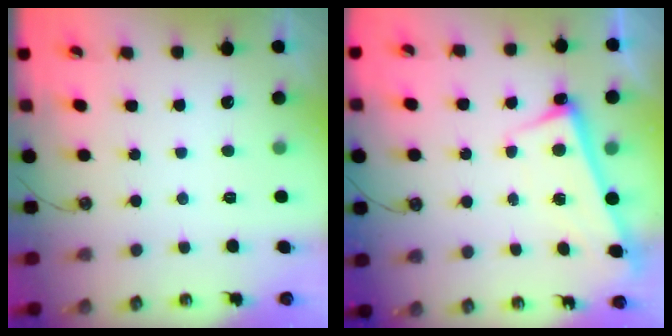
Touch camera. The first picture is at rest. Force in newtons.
{"total": 2.8, "press": 2.7, "slide": 0.5}